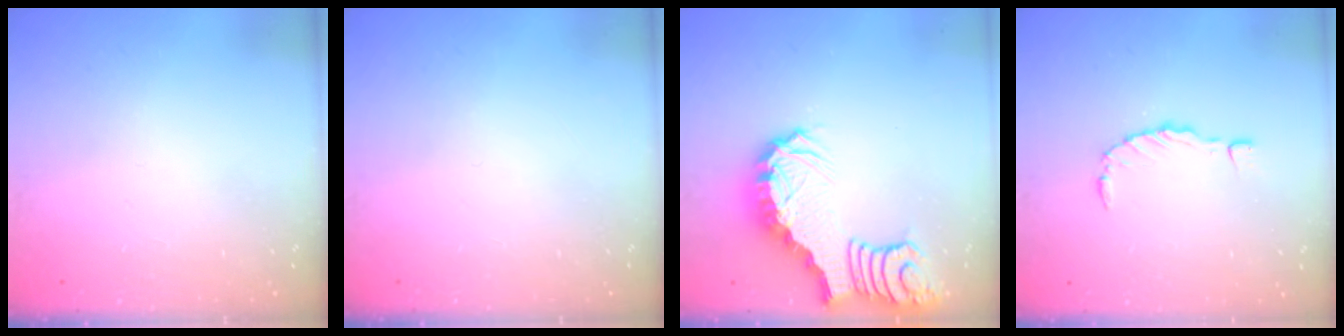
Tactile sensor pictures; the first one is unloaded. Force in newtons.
{"total": 0.0}
{"total": 3.3, "press": 3.2, "slide": 0.7}
{"total": 0.0}